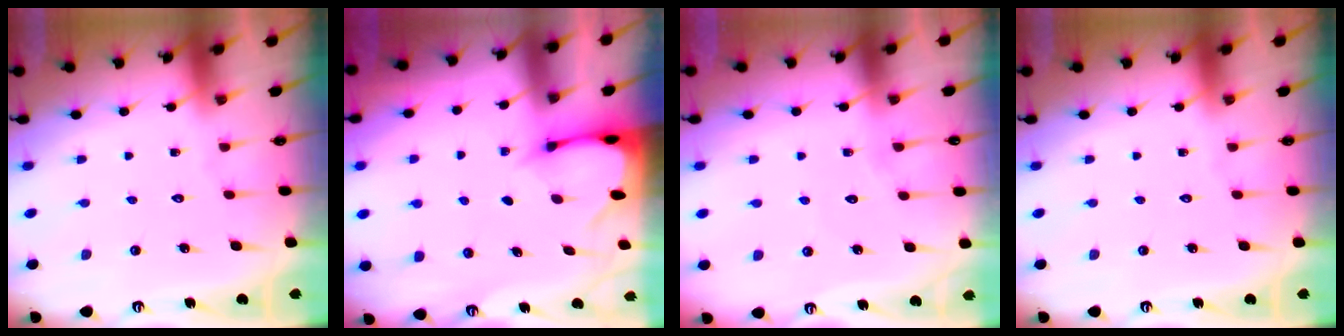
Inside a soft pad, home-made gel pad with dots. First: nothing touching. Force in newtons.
{"total": 2.4, "press": 2.4, "slide": 0.1}
{"total": 5.5, "press": 5.5, "slide": 0.4}
{"total": 0.0}